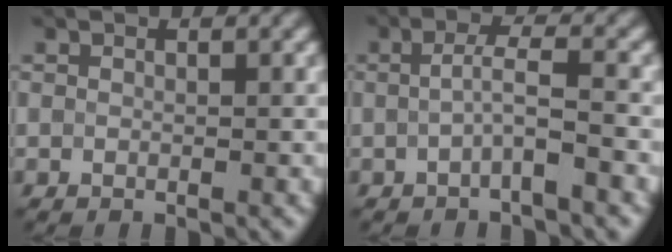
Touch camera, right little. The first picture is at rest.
{"total": 2.6, "force": [-0.5, 0.3, 2.5], "torque": [-0.048, 0.003, -0.016]}